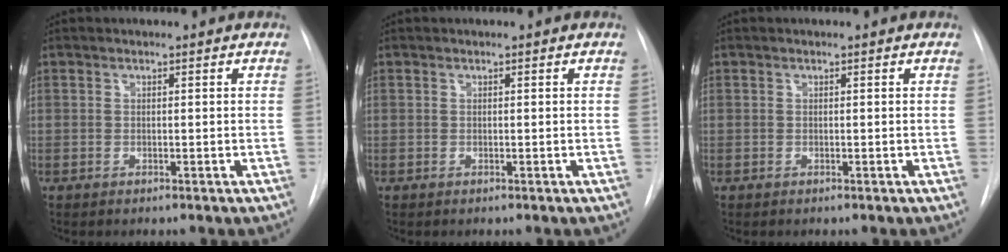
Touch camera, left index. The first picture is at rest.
{"total": 0.0}
{"total": 0.0}